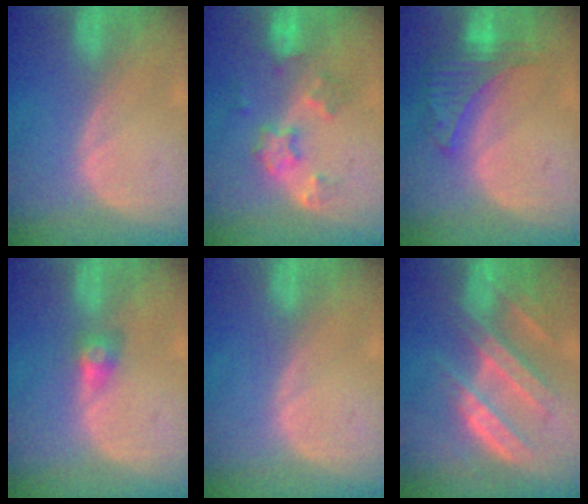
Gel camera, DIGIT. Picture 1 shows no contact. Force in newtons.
{"total": 6.0, "press": 5.5, "slide": 2.4}
{"total": 6.5, "press": 6.0, "slide": 2.4}
{"total": 2.8, "press": 2.4, "slide": 1.5}
{"total": 0.0}
{"total": 9.0, "press": 8.2, "slide": 3.7}